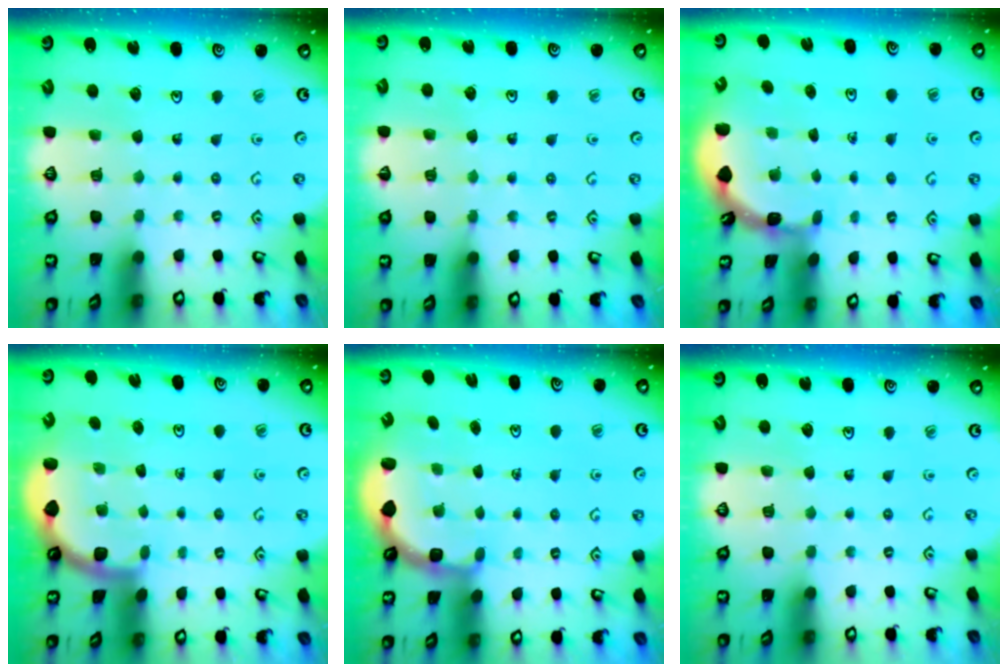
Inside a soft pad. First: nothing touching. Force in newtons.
{"total": 3.0, "press": 2.9, "slide": 0.6}
{"total": 1.8, "press": 1.8, "slide": 0.1}
{"total": 1.9, "press": 1.9, "slide": 0.0}
{"total": 3.0, "press": 2.0, "slide": 2.2}
{"total": 0.0}